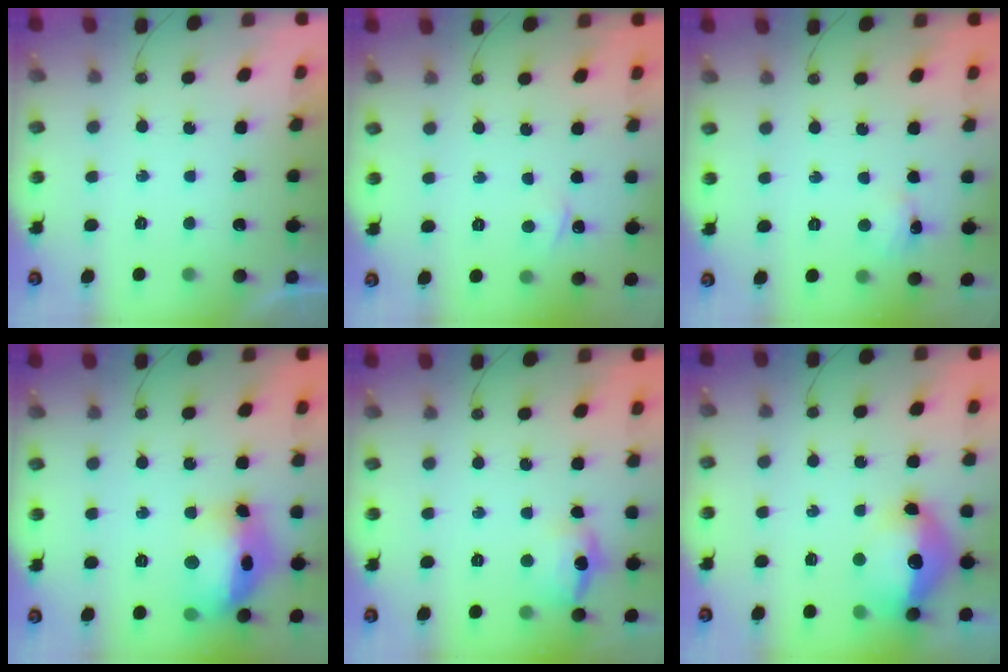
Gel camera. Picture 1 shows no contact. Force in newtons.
{"total": 2.4, "press": 2.4, "slide": 0.3}
{"total": 4.4, "press": 4.4, "slide": 0.3}
{"total": 16.7, "press": 16.5, "slide": 2.0}
{"total": 11.7, "press": 11.7, "slide": 0.8}
{"total": 15.4, "press": 15.3, "slide": 1.6}